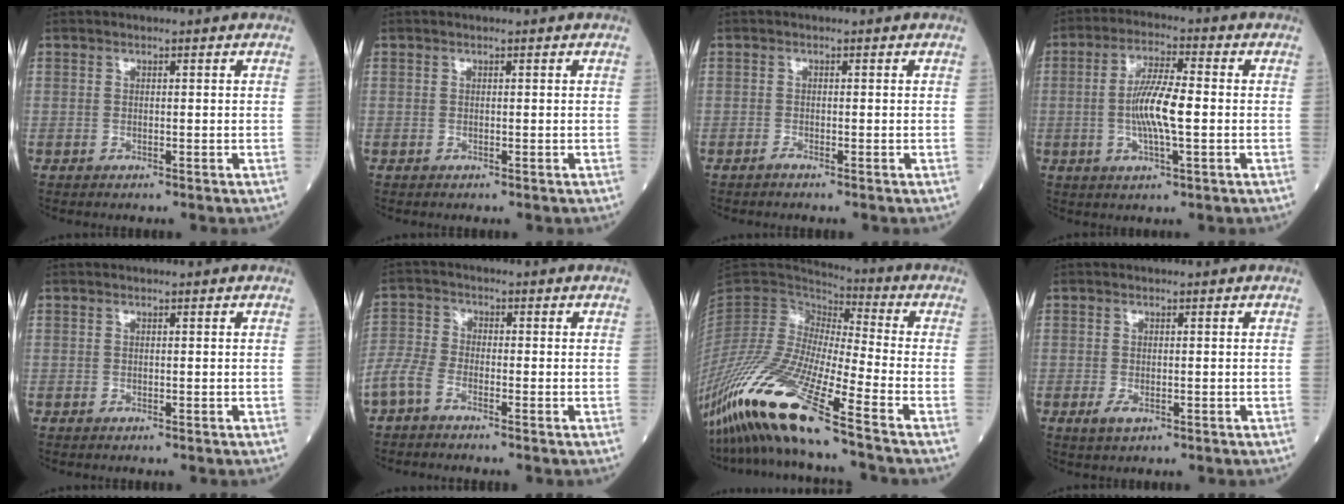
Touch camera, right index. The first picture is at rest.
{"total": 0.0}
{"total": 0.5, "force": [-0.5, -0.1, 0.1], "torque": [-0.001, -0.001, -0.010]}
{"total": 8.4, "force": [-0.7, 1.3, 8.3], "torque": [-0.161, 0.000, -0.017]}
{"total": 0.0}
{"total": 4.2, "force": [-2.9, 1.7, 2.5], "torque": [-0.066, 0.000, -0.069]}
{"total": 18.8, "force": [-12.2, 0.6, 14.2], "torque": [-0.313, -0.045, -0.235]}
{"total": 1.8, "force": [-0.7, 0.7, 1.4], "torque": [-0.026, -0.003, -0.008]}